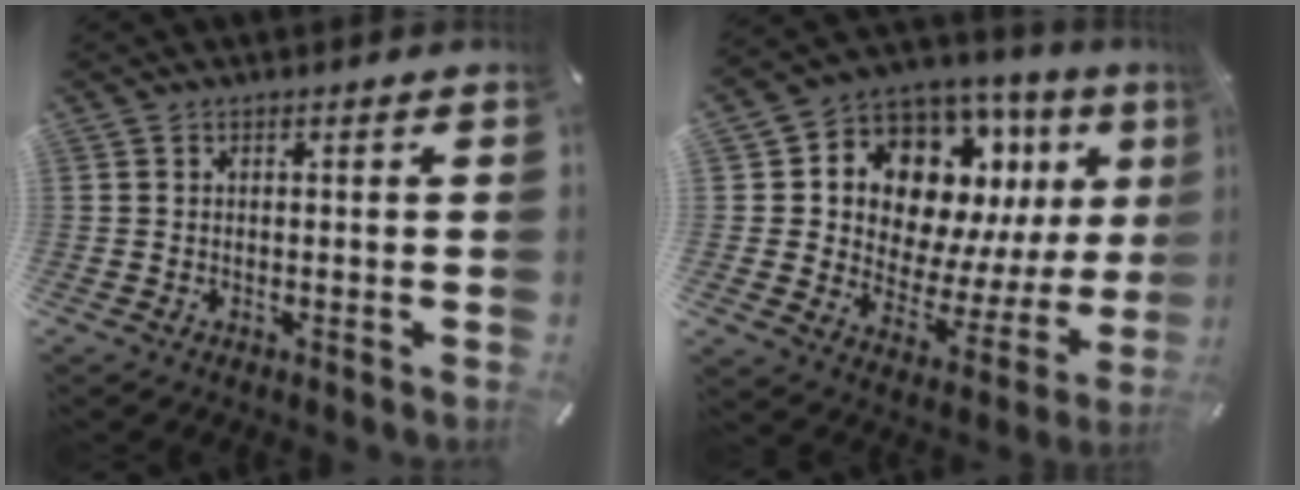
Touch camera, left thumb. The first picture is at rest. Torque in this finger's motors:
{"motor_torque": [2.49, 2.52, 1.53, -1.24, 0.29]}